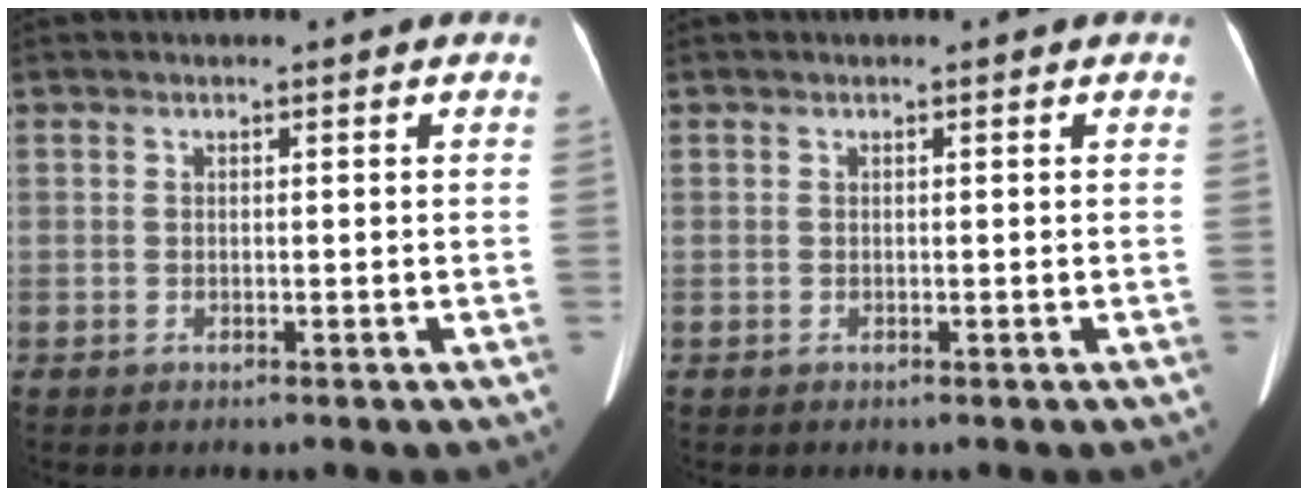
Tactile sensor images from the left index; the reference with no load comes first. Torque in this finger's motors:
{"motor_torque": [0.01, 0.02, 0.01, 0.00]}